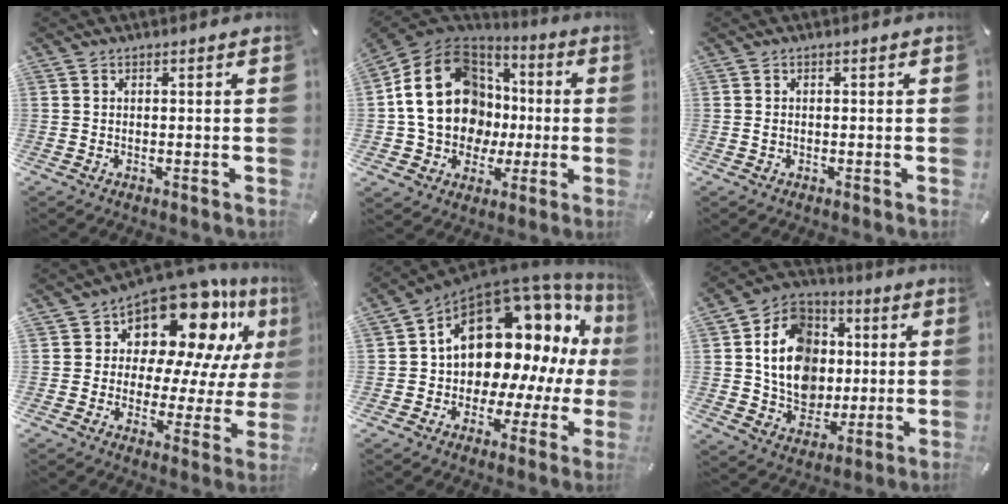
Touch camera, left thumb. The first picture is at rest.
{"total": 21.0, "force": [0.5, 17.6, 11.4], "torque": [-0.220, 0.002, 0.021]}
{"total": 0.8, "force": [-0.2, 0.5, 0.5], "torque": [-0.010, 0.002, -0.005]}
{"total": 16.8, "force": [12.3, 8.0, 8.3], "torque": [-0.125, -0.104, 0.207]}
{"total": 17.6, "force": [7.0, 11.7, 11.1], "torque": [-0.178, -0.062, 0.122]}
{"total": 16.1, "force": [0.8, 14.1, 7.9], "torque": [-0.145, 0.008, 0.023]}